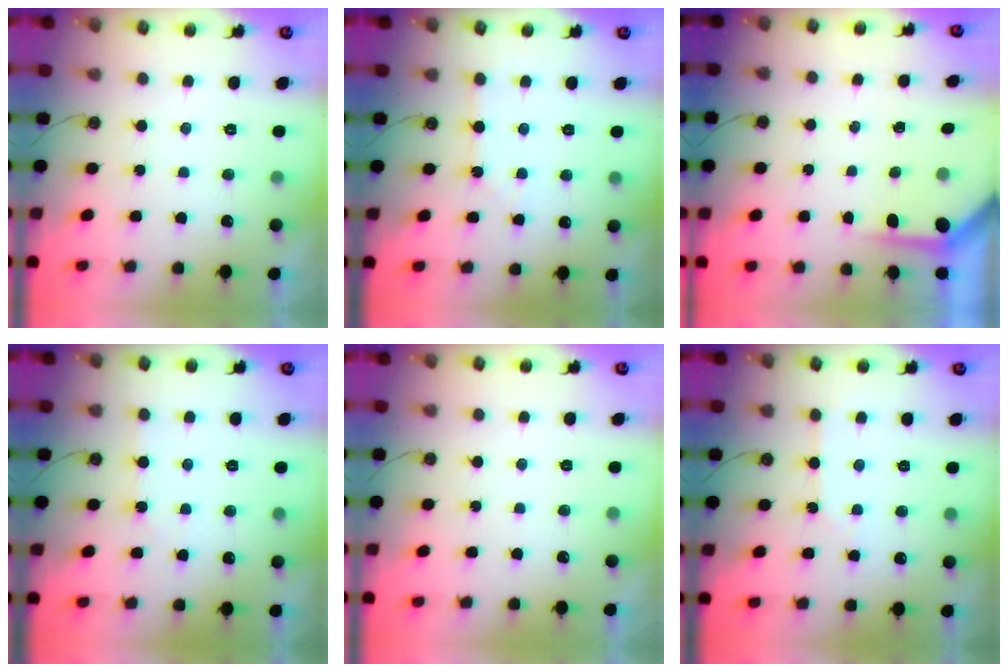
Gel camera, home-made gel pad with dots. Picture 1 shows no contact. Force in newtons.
{"total": 2.9, "press": 2.9, "slide": 0.5}
{"total": 3.9, "press": 3.9, "slide": 0.4}
{"total": 2.7, "press": 2.7, "slide": 0.5}
{"total": 0.0}
{"total": 3.4, "press": 3.4, "slide": 0.4}